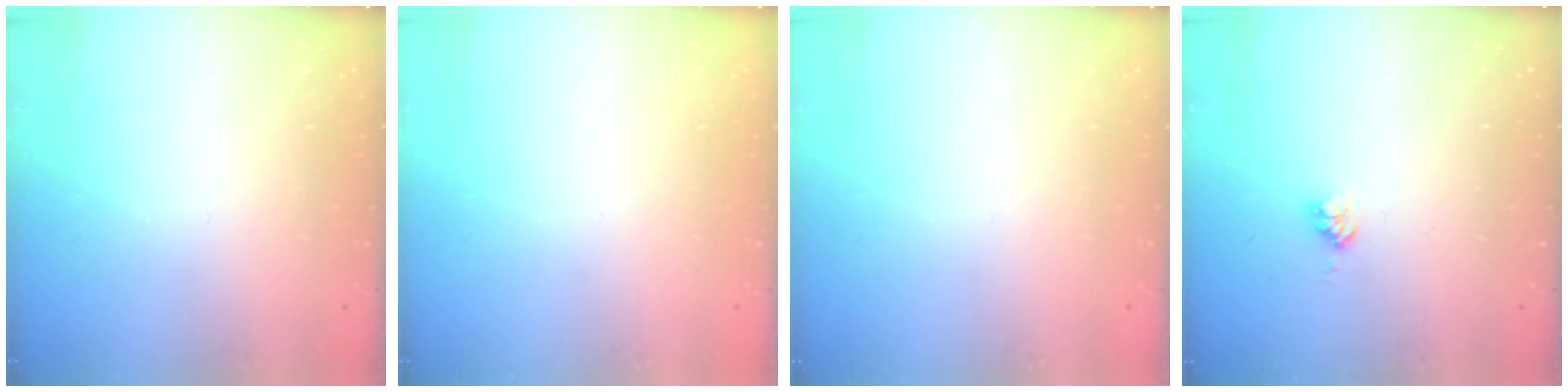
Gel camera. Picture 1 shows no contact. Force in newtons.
{"total": 0.0}
{"total": 0.0}
{"total": 3.9, "press": 3.9, "slide": 0.4}